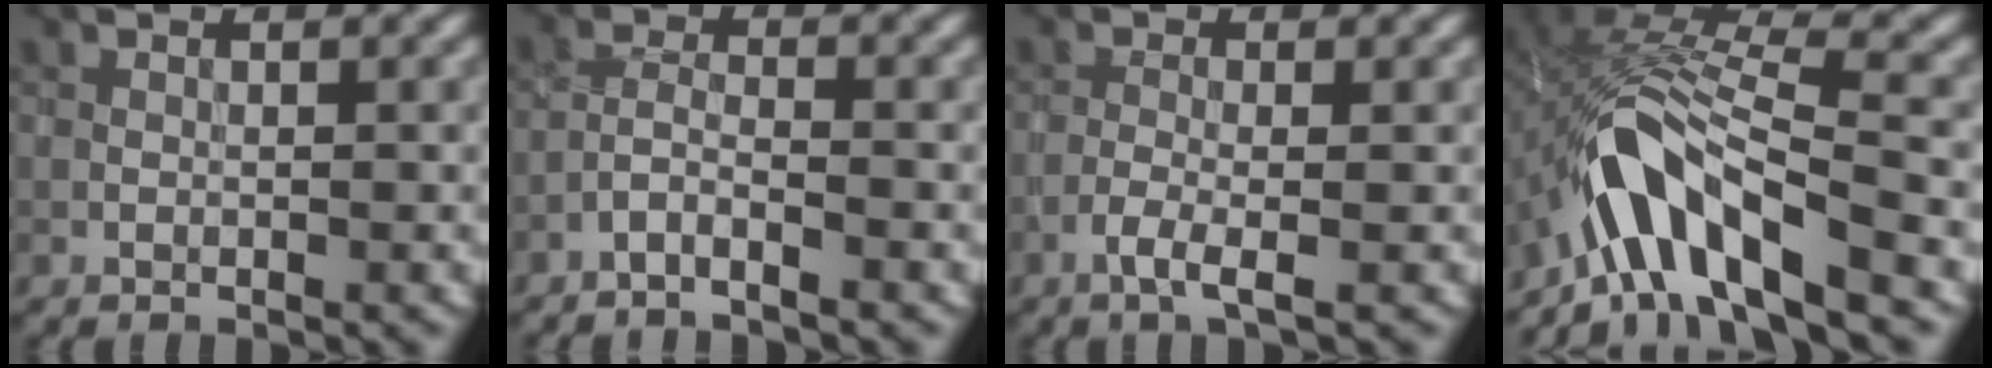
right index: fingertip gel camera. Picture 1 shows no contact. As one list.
[{"total": 2.0, "force": [-1.5, 0.2, 1.3], "torque": [-0.029, 0.005, -0.037]}, {"total": 2.2, "force": [-1.0, 0.4, 1.9], "torque": [-0.037, 0.003, -0.028]}, {"total": 9.6, "force": [-5.6, 3.1, 7.2], "torque": [-0.123, 0.011, -0.110]}]